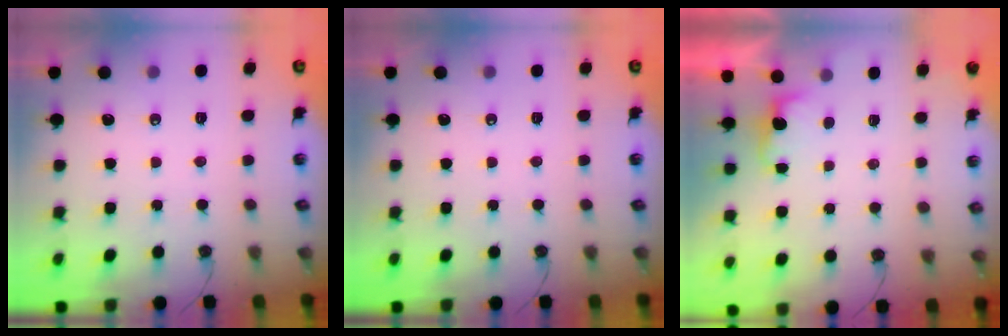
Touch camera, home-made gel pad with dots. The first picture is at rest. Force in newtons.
{"total": 0.0}
{"total": 2.1, "press": 2.0, "slide": 0.9}